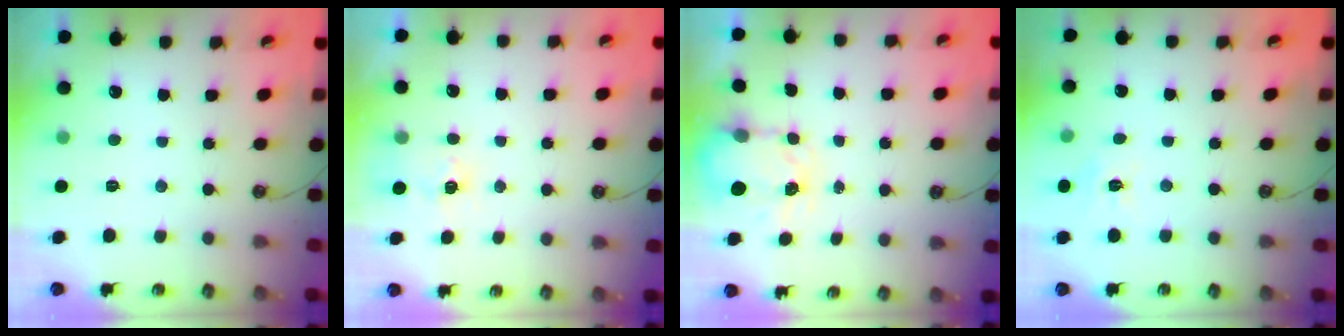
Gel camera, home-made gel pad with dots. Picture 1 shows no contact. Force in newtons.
{"total": 3.7, "press": 3.6, "slide": 0.3}
{"total": 3.6, "press": 3.6, "slide": 0.6}
{"total": 4.9, "press": 4.9, "slide": 0.4}